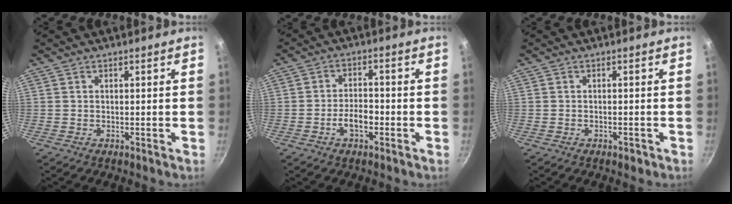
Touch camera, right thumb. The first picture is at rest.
{"total": 4.9, "force": [-2.0, 2.7, 3.5], "torque": [-0.047, 0.026, -0.035]}
{"total": 1.3, "force": [-0.8, 0.7, 0.8], "torque": [-0.015, 0.007, -0.006]}